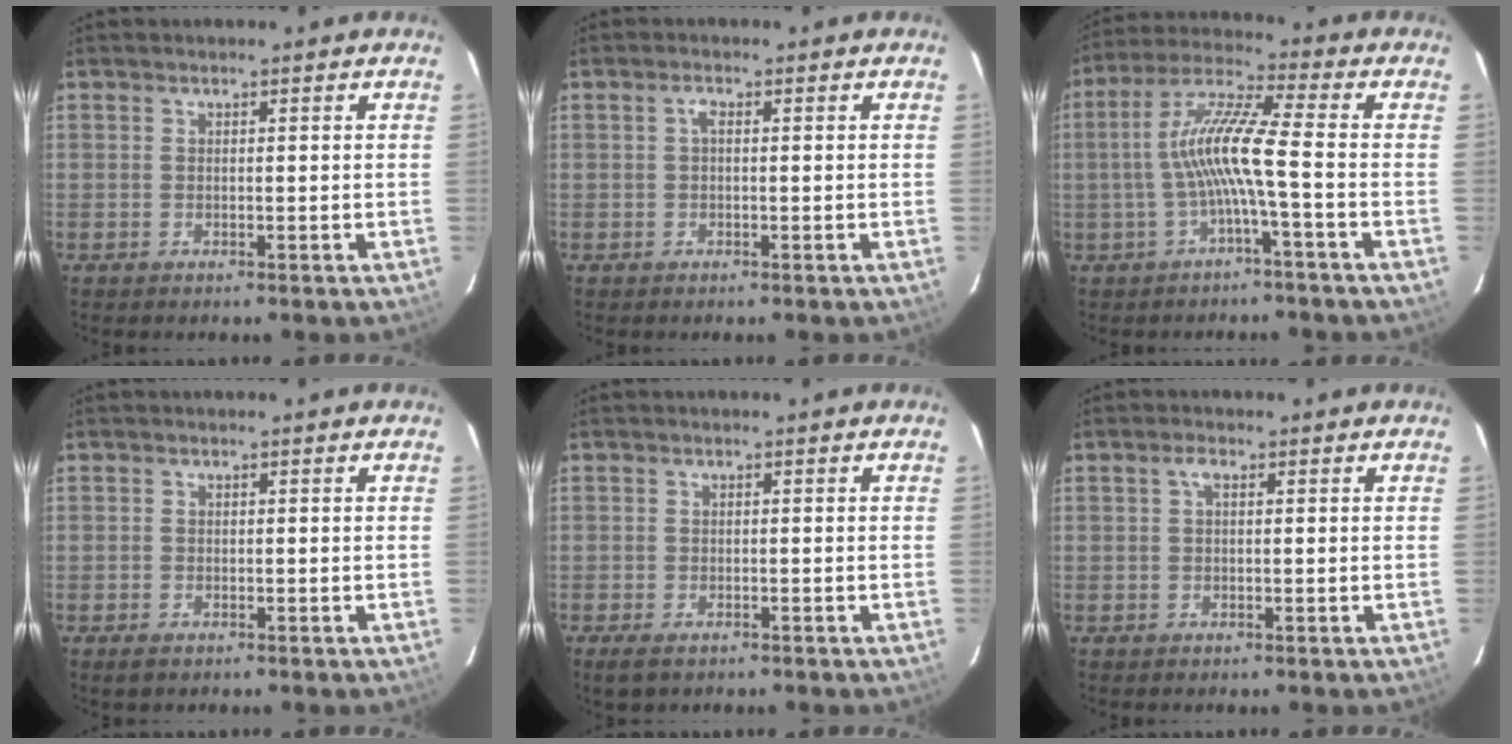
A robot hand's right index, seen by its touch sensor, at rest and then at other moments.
{"total": 1.2, "force": [0.1, 0.6, 1.0], "torque": [-0.020, 0.007, -0.002]}
{"total": 9.8, "force": [-2.1, -0.3, 9.6], "torque": [-0.203, 0.014, -0.039]}
{"total": 1.3, "force": [-0.9, 0.7, 0.6], "torque": [-0.012, -0.003, -0.017]}
{"total": 3.5, "force": [-2.4, 1.7, 2.0], "torque": [-0.045, -0.013, -0.042]}
{"total": 1.5, "force": [0.3, 0.6, 1.3], "torque": [-0.026, 0.007, 0.005]}